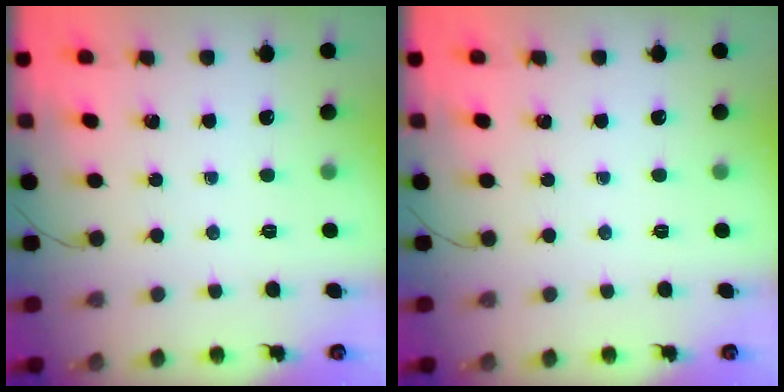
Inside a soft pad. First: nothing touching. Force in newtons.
{"total": 0.0}